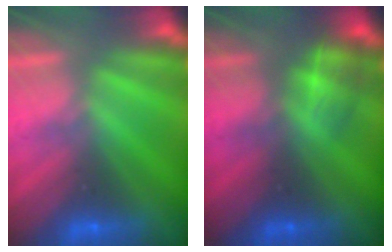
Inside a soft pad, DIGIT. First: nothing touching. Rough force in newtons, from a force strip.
{"total": 2.3}